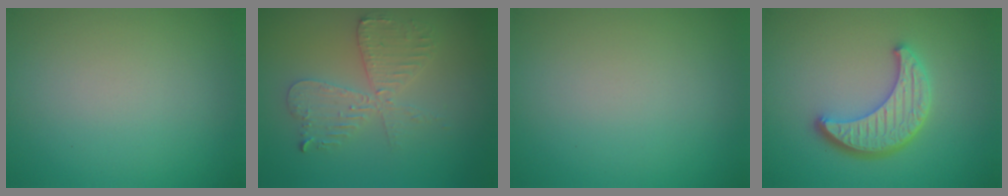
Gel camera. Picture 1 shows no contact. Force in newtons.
{"total": 4.2, "press": 3.6, "slide": 2.2}
{"total": 0.0}
{"total": 4.5, "press": 3.8, "slide": 2.5}